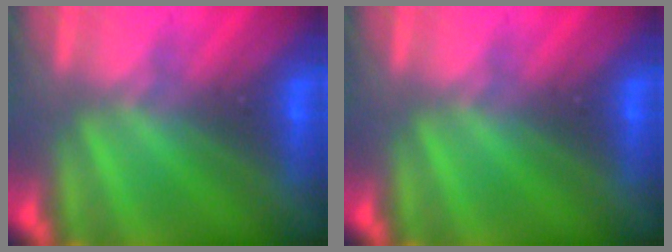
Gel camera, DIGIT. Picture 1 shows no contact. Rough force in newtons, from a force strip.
{"total": 0.0}